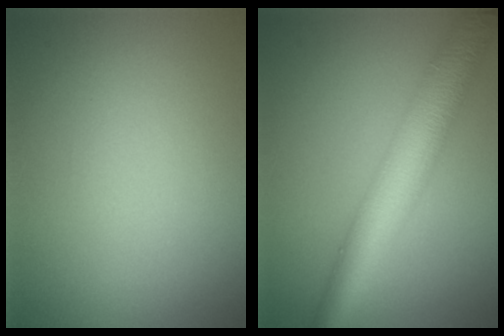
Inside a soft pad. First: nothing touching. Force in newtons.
{"total": 7.9, "press": 7.9, "slide": 0.2}